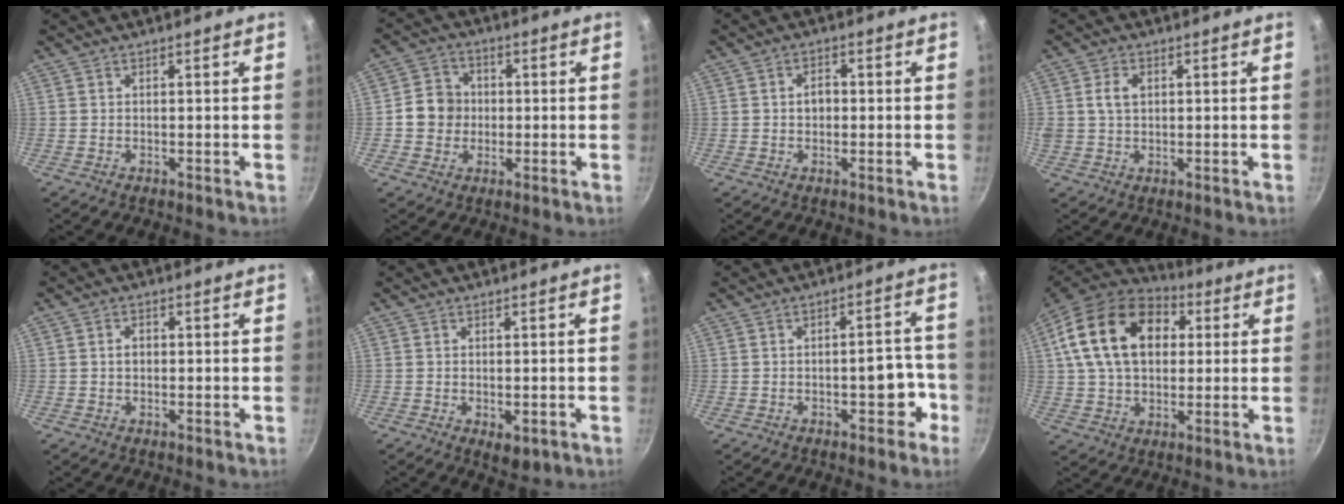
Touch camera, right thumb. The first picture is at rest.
{"total": 7.2, "force": [-0.3, 6.6, 2.9], "torque": [-0.017, 0.013, -0.020]}
{"total": 3.2, "force": [0.0, 2.4, 2.1], "torque": [-0.016, 0.009, -0.002]}
{"total": 4.1, "force": [0.9, 2.9, 2.8], "torque": [-0.042, 0.003, 0.016]}
{"total": 2.2, "force": [0.1, 1.7, 1.4], "torque": [-0.014, 0.008, 0.001]}
{"total": 3.7, "force": [-0.9, 2.0, 3.0], "torque": [-0.041, -0.012, -0.010]}
{"total": 6.1, "force": [-2.6, 3.1, 4.5], "torque": [-0.015, 0.037, -0.030]}
{"total": 20.6, "force": [5.4, 14.1, 14.0], "torque": [-0.222, 0.013, 0.085]}